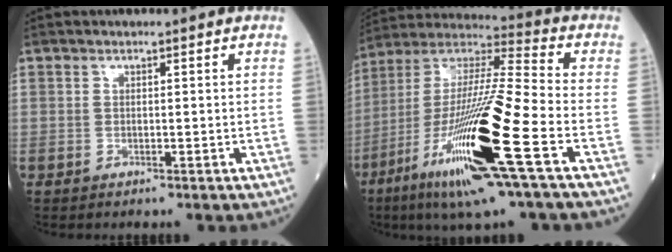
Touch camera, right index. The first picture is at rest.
{"total": 23.5, "force": [-8.9, 0.9, 21.8], "torque": [-0.437, -0.042, -0.170]}